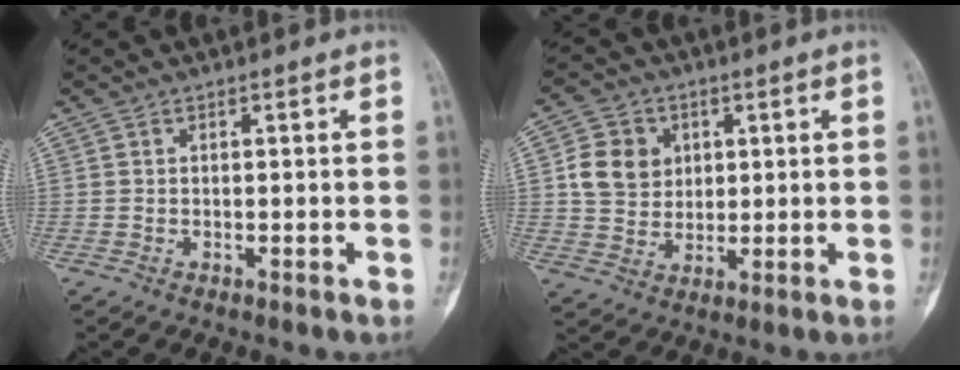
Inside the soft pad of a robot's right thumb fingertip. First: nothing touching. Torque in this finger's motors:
{"motor_torque": [0.08, 0.54, 0.12, -0.08, 0.02]}